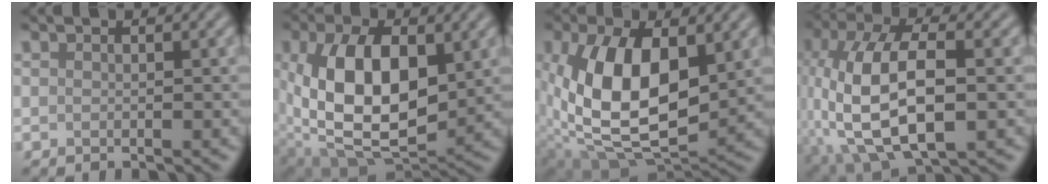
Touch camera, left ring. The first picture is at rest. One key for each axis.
{"total": 12.7, "fx": 1.4, "fy": 7.5, "fz": 10.2, "tx": -0.203, "ty": -0.006, "tz": 0.029}
{"total": 12.2, "fx": 1.1, "fy": 6.8, "fz": 10.1, "tx": -0.205, "ty": -0.005, "tz": 0.026}
{"total": 12.0, "fx": -1.6, "fy": 5.9, "fz": 10.3, "tx": -0.225, "ty": 0.001, "tz": -0.031}